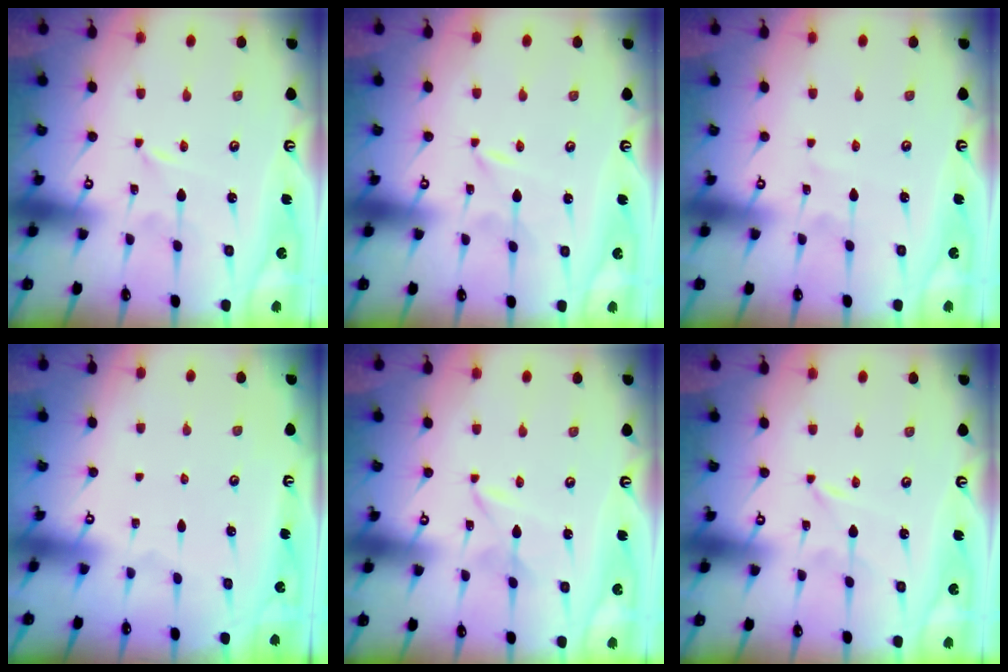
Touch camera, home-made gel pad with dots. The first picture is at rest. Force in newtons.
{"total": 0.0}
{"total": 2.2, "press": 2.1, "slide": 0.3}
{"total": 0.0}
{"total": 1.5, "press": 1.5, "slide": 0.2}
{"total": 0.0}